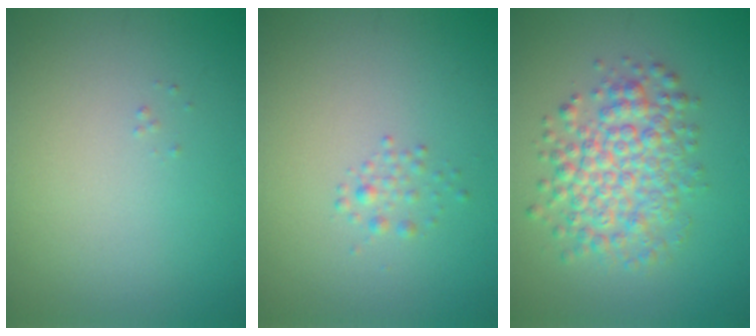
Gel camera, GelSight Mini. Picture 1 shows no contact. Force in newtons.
{"total": 1.0, "press": 1.0, "slide": 0.0}
{"total": 5.2, "press": 5.2, "slide": 0.1}